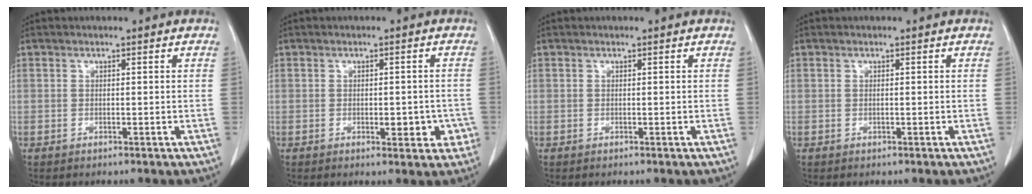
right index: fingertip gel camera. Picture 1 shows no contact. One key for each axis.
{"total": 4.1, "fx": -1.4, "fy": 1.9, "fz": 3.3, "tx": -0.035, "ty": 0.002, "tz": -0.013}
{"total": 0.0}
{"total": 0.0}